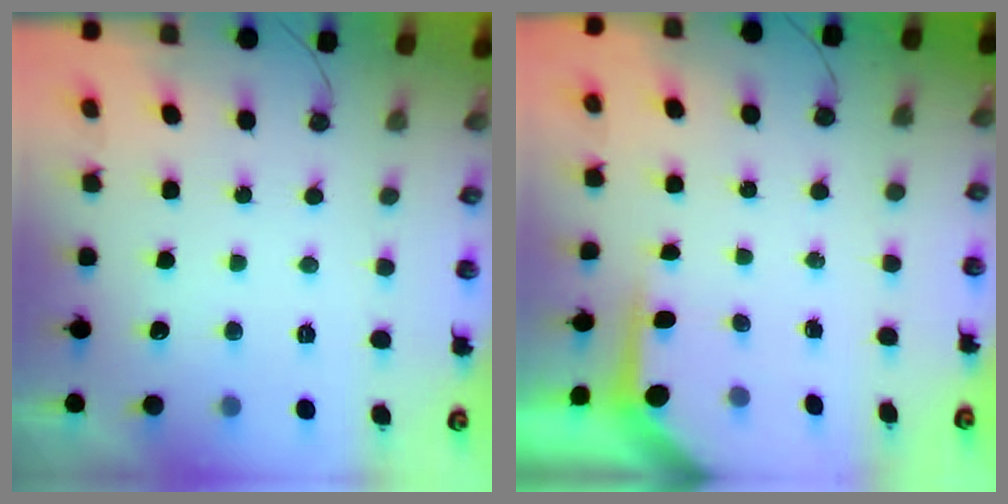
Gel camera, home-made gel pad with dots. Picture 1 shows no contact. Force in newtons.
{"total": 3.5, "press": 3.5, "slide": 0.3}